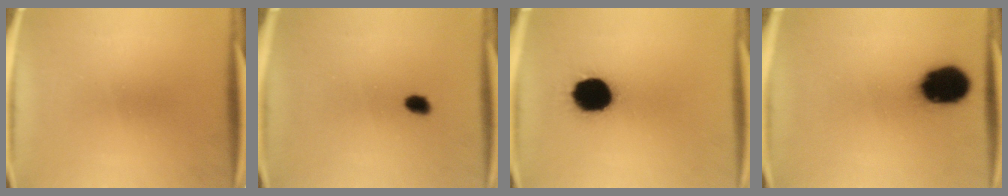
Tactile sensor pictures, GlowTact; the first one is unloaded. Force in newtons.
{"total": 1.8}
{"total": 15.0}
{"total": 15.3}